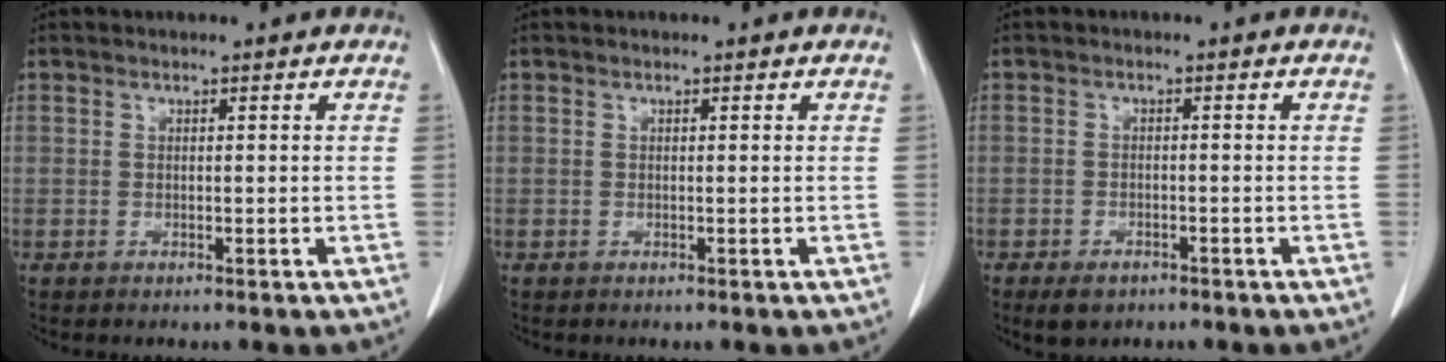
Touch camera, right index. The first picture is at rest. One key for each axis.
{"total": 0.0}
{"total": 3.1, "fx": -2.1, "fy": 1.8, "fz": 1.4, "tx": -0.020, "ty": -0.001, "tz": -0.025}